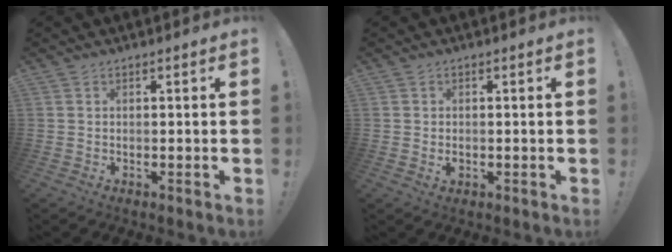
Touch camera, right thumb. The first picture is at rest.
{"total": 1.1, "force": [-0.1, 1.0, 0.6], "torque": [0.002, -0.003, -0.004]}